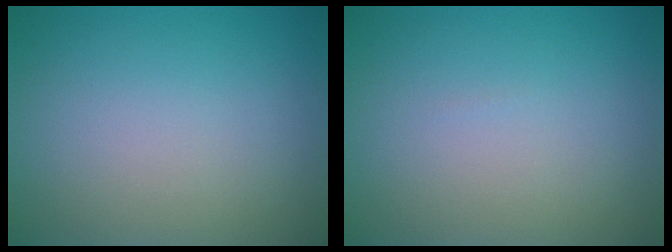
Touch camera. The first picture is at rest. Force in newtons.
{"total": 0.0}